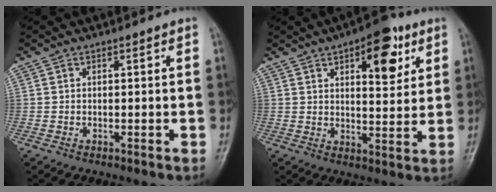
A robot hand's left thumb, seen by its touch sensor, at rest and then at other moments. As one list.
[{"total": 11.8, "force": [5.5, 5.3, 8.9], "torque": [-0.091, -0.021, 0.076]}]